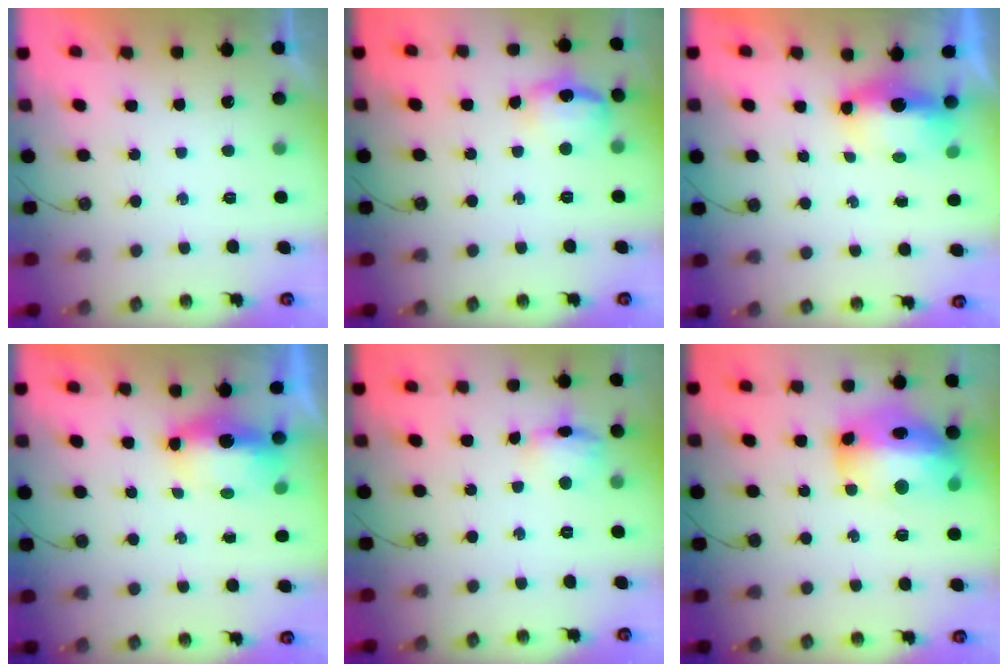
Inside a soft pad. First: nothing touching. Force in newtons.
{"total": 12.8, "press": 12.8, "slide": 1.0}
{"total": 6.6, "press": 6.5, "slide": 1.1}
{"total": 6.6, "press": 6.5, "slide": 1.1}
{"total": 9.2, "press": 9.2, "slide": 1.2}
{"total": 20.2, "press": 20.1, "slide": 1.8}